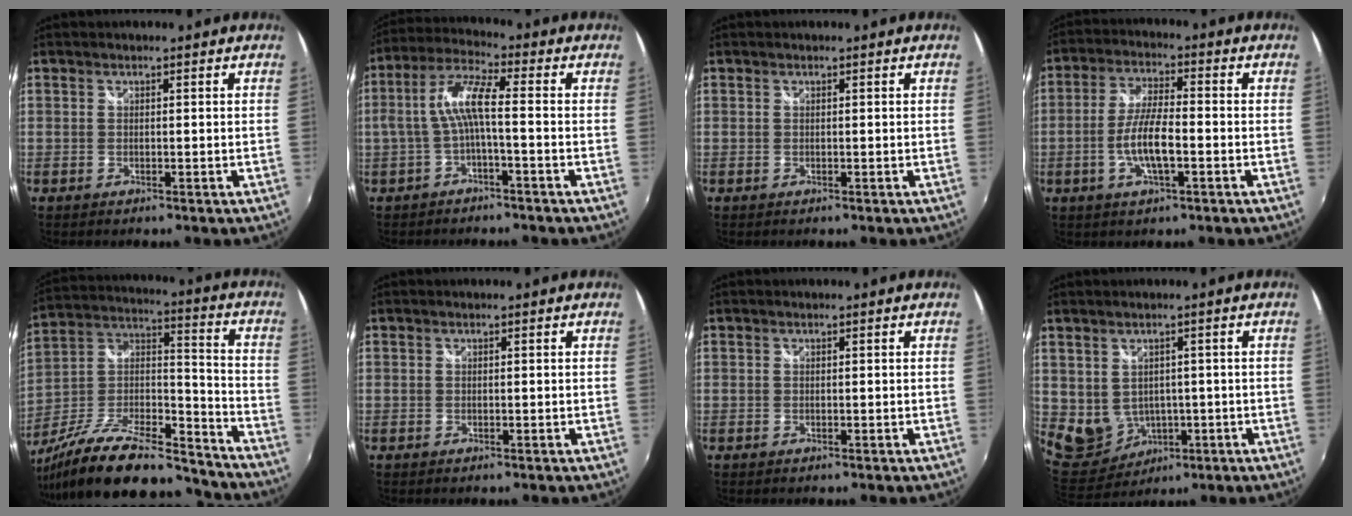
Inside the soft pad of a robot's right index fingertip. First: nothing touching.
{"total": 7.0, "force": [-1.7, 1.0, 6.7], "torque": [-0.157, 0.016, -0.029]}
{"total": 0.0}
{"total": 8.1, "force": [-2.4, 1.9, 7.5], "torque": [-0.151, 0.003, -0.046]}
{"total": 26.0, "force": [-19.8, 8.2, 14.8], "torque": [-0.275, -0.005, -0.314]}
{"total": 0.0}
{"total": 0.0}
{"total": 8.8, "force": [-0.3, 7.7, 4.1], "torque": [-0.097, -0.004, 0.023]}